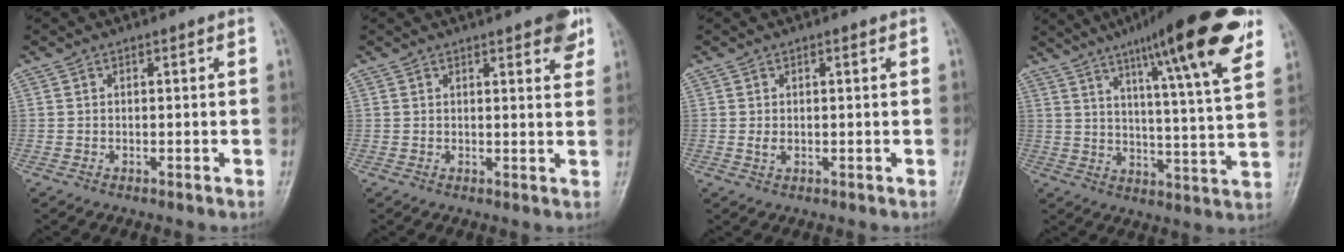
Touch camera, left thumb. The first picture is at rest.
{"total": 6.2, "force": [3.8, 1.8, 4.6], "torque": [-0.042, -0.012, 0.044]}
{"total": 1.7, "force": [0.4, 1.0, 1.4], "torque": [-0.020, -0.003, 0.009]}
{"total": 21.3, "force": [12.4, 2.8, 17.1], "torque": [-0.234, -0.041, 0.178]}